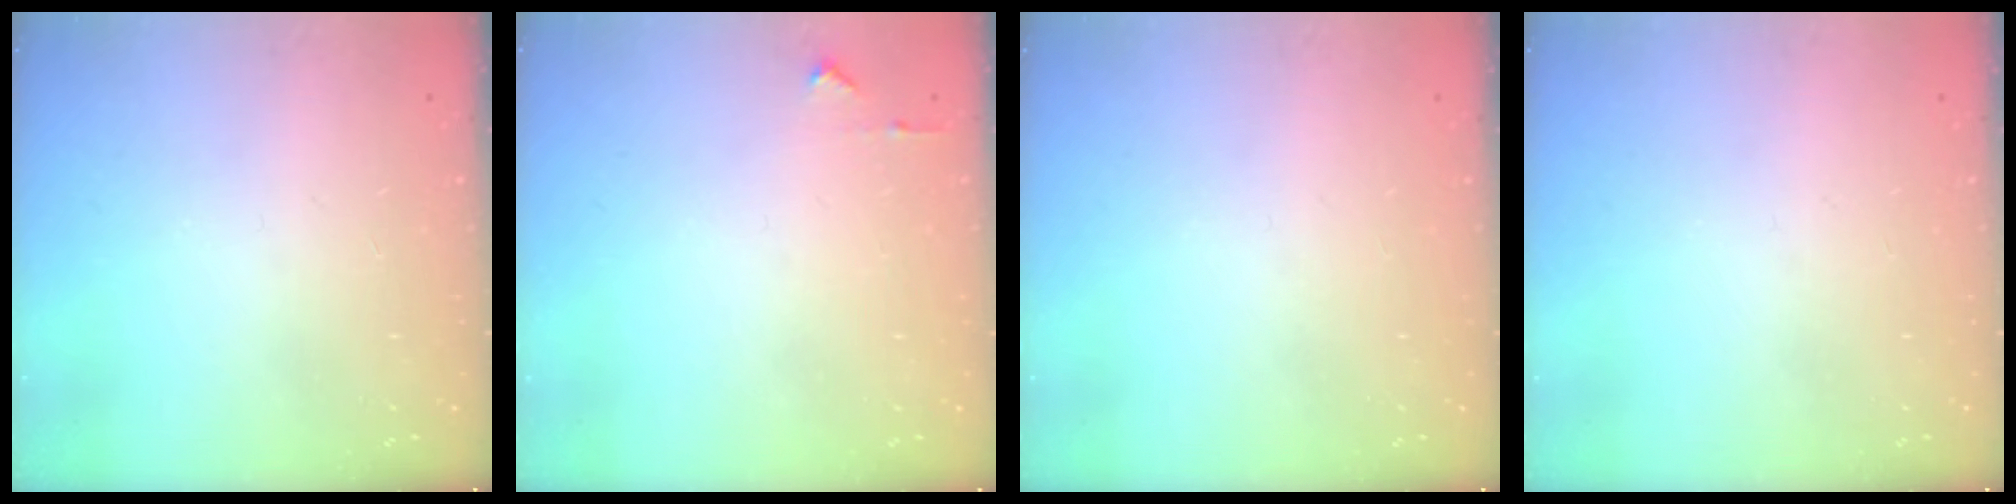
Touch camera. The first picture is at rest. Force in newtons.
{"total": 5.1, "press": 5.0, "slide": 0.8}
{"total": 0.0}
{"total": 0.0}